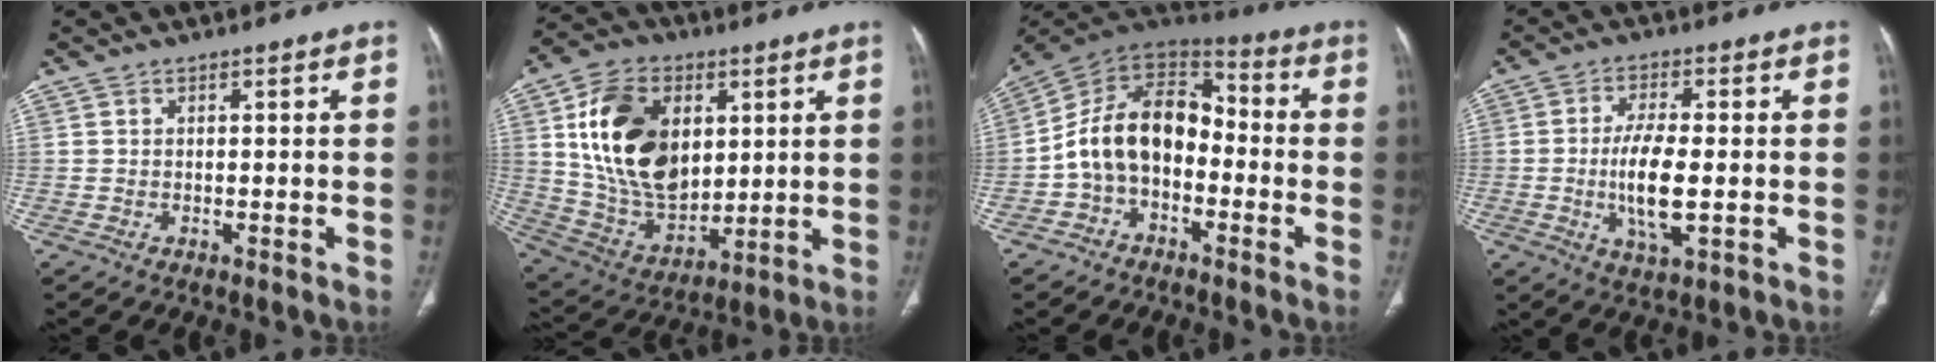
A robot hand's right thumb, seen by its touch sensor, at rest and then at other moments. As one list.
[{"total": 21.1, "force": [5.1, 14.1, 14.8], "torque": [-0.236, -0.019, 0.105]}, {"total": 14.5, "force": [-2.8, 9.9, 10.3], "torque": [-0.158, 0.062, -0.062]}, {"total": 9.2, "force": [-1.2, 3.4, 8.5], "torque": [-0.169, -0.006, -0.021]}]